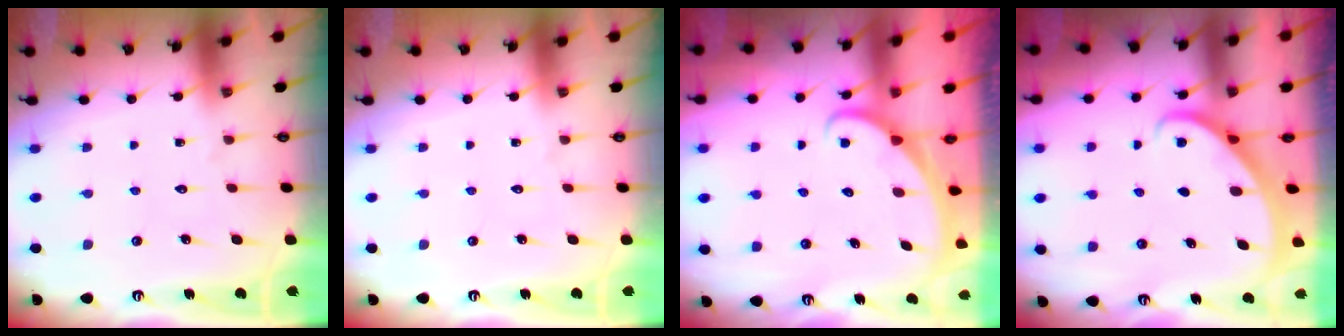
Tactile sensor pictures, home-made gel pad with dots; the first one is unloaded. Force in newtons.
{"total": 0.0}
{"total": 1.6, "press": 1.6, "slide": 0.0}
{"total": 2.1, "press": 2.1, "slide": 0.2}